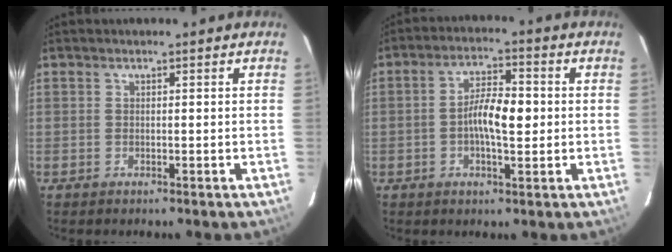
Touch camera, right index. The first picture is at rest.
{"total": 7.1, "force": [-0.4, 2.2, 6.7], "torque": [-0.127, 0.014, -0.008]}